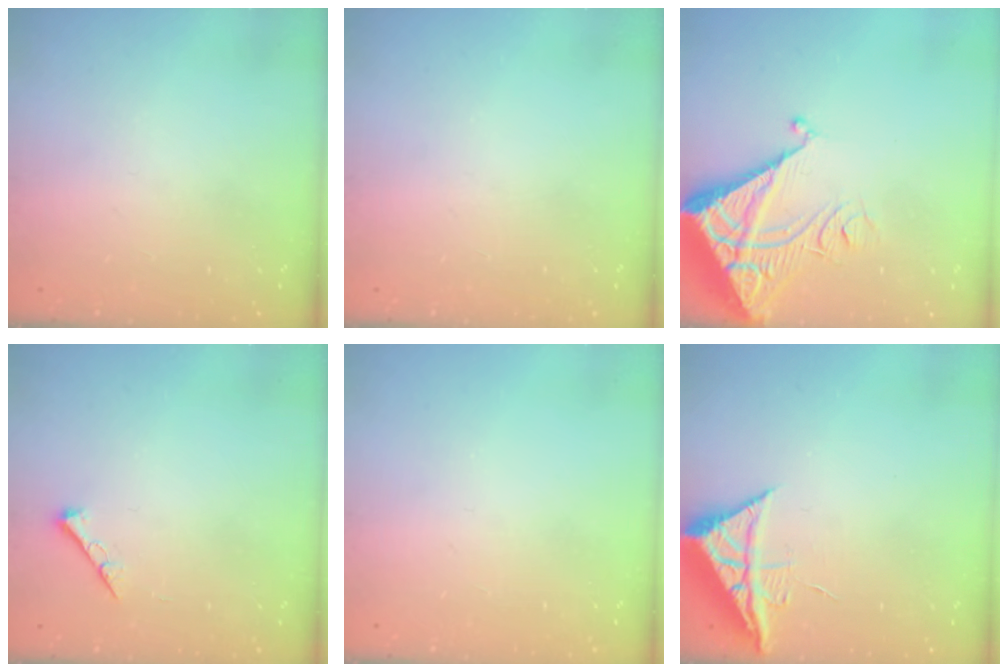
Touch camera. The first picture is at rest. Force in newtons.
{"total": 0.0}
{"total": 7.4, "press": 7.3, "slide": 0.8}
{"total": 4.3, "press": 4.3, "slide": 0.5}
{"total": 0.0}
{"total": 7.7, "press": 7.7, "slide": 0.4}